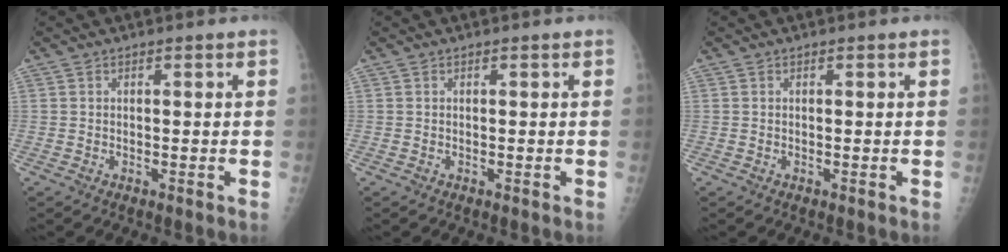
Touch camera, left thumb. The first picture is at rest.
{"total": 0.0}
{"total": 0.0}